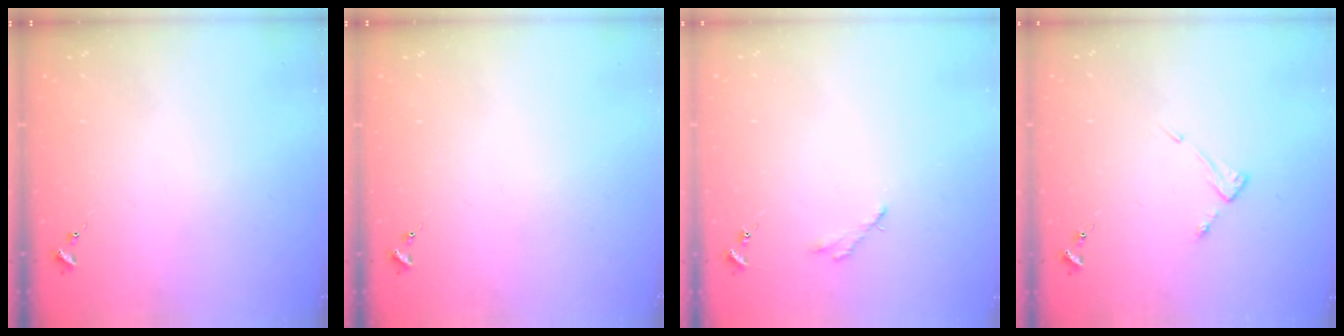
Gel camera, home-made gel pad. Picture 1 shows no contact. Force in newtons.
{"total": 0.0}
{"total": 2.5, "press": 2.5, "slide": 0.2}
{"total": 3.9, "press": 3.9, "slide": 0.5}